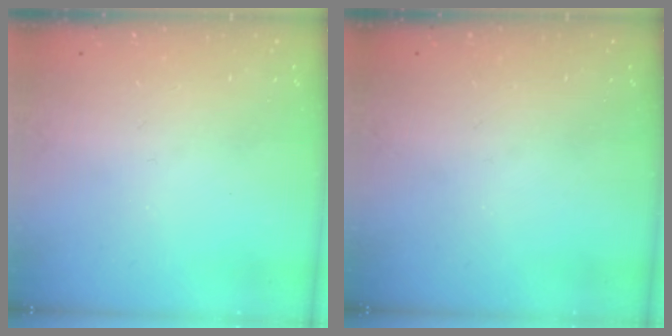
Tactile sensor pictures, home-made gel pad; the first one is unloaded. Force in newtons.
{"total": 0.0}